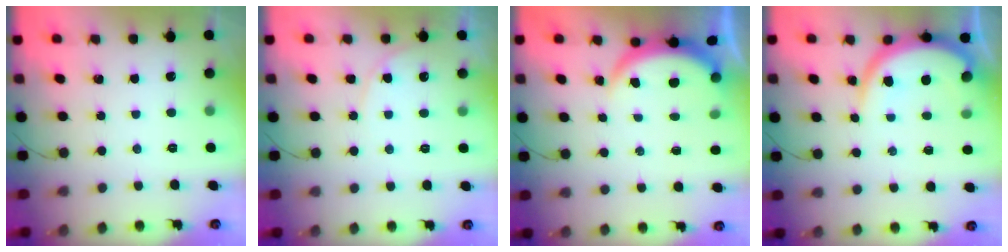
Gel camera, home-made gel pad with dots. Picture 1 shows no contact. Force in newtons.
{"total": 6.9, "press": 6.9, "slide": 0.6}
{"total": 3.9, "press": 3.9, "slide": 0.2}
{"total": 8.7, "press": 8.6, "slide": 1.0}